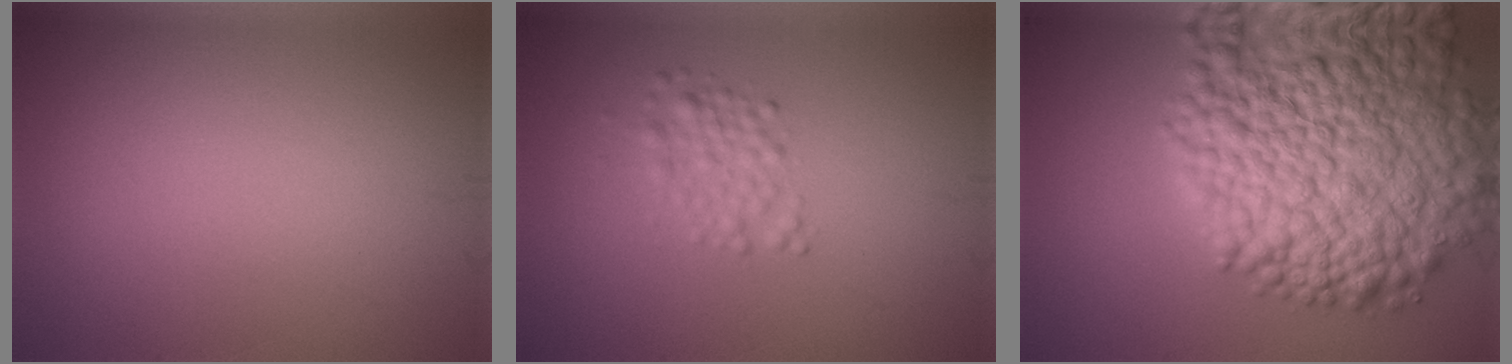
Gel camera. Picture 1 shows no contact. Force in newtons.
{"total": 2.0, "press": 2.0, "slide": 0.1}
{"total": 14.6, "press": 14.6, "slide": 0.8}